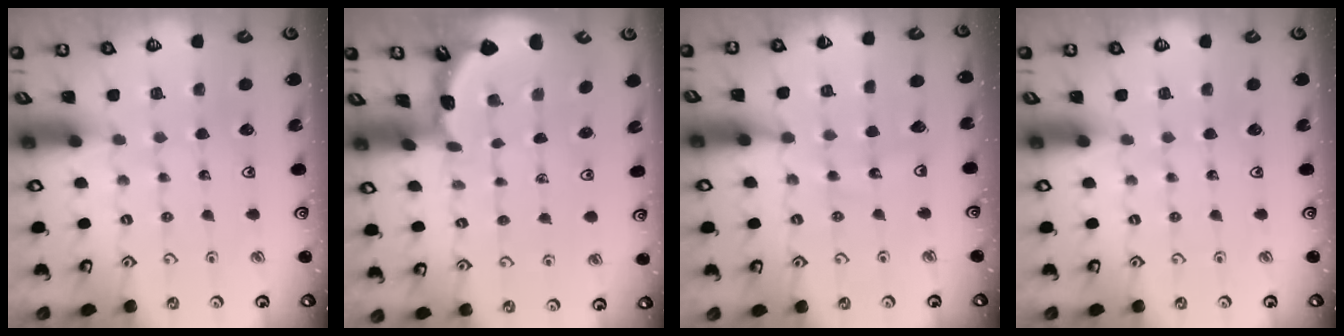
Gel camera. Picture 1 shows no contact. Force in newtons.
{"total": 1.6, "press": 1.6, "slide": 0.2}
{"total": 9.6, "press": 9.6, "slide": 1.2}
{"total": 0.0}